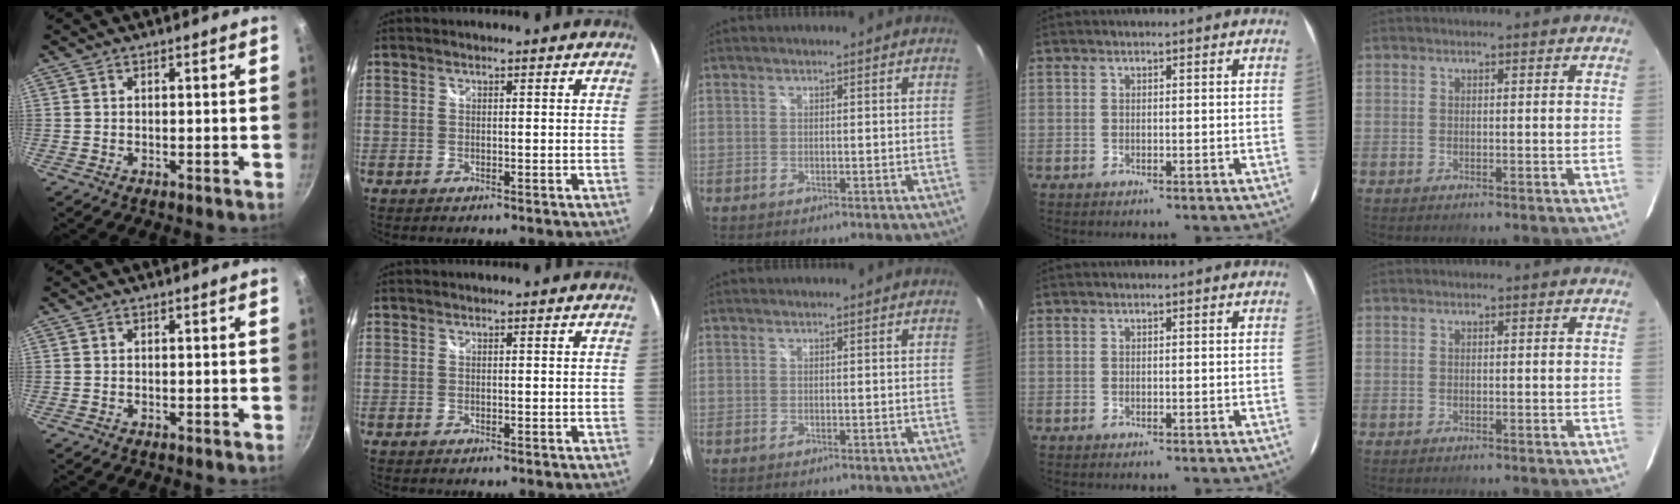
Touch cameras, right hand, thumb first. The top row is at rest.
{}